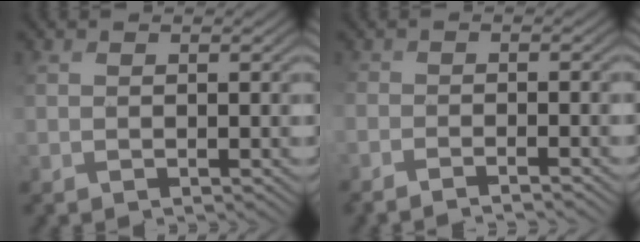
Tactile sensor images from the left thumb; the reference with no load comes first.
{"total": 3.0, "force": [-2.9, 0.0, 0.7], "torque": [-0.008, 0.000, -0.053]}